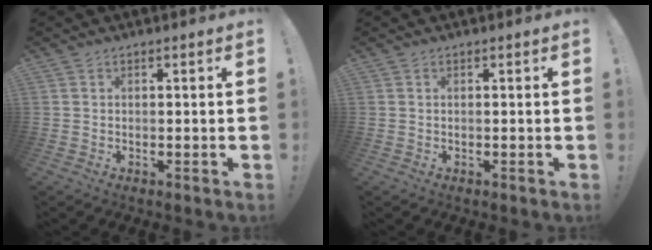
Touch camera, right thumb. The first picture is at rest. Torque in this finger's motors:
{"motor_torque": [-0.06, -0.06, 0.06, 0.02, 0.02]}